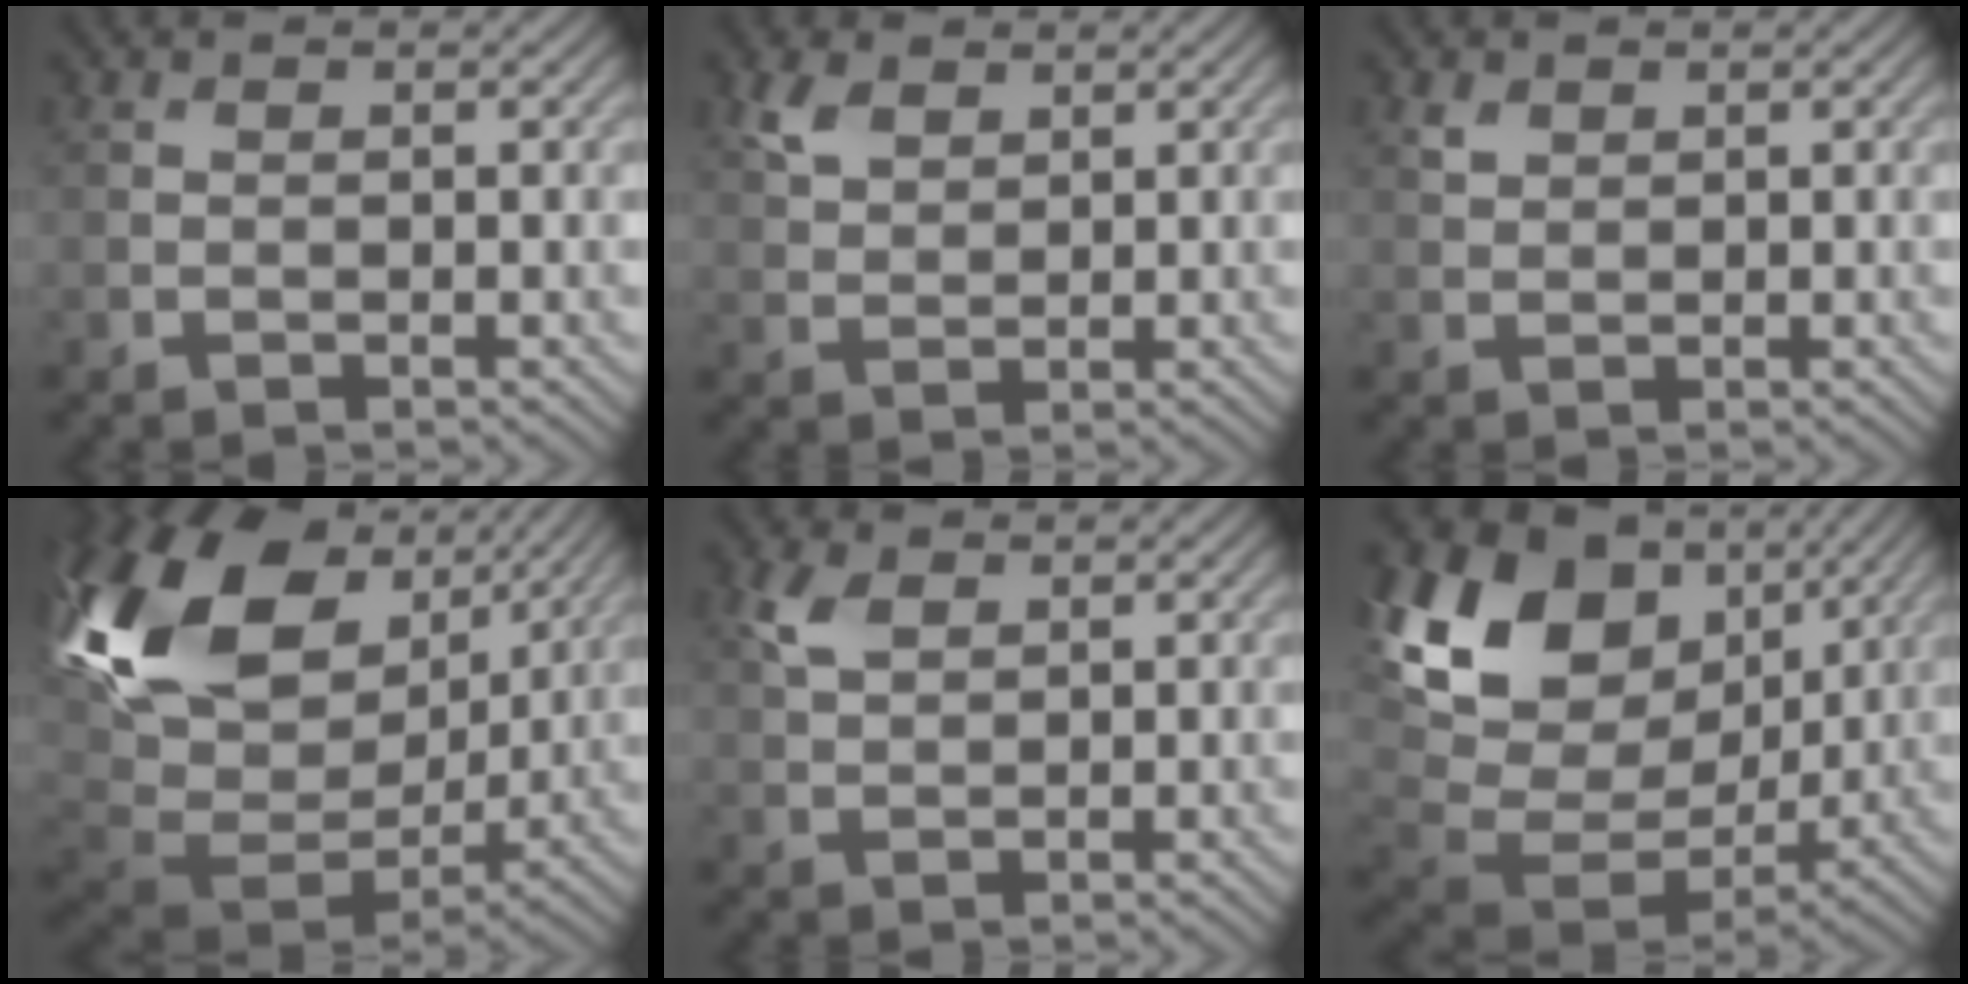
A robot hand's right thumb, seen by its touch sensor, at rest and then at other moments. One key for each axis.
{"total": 3.4, "fx": 2.2, "fy": 2.0, "fz": 1.7, "tx": -0.044, "ty": 0.001, "tz": 0.048}
{"total": 1.3, "fx": 0.9, "fy": 0.7, "fz": 0.4, "tx": -0.012, "ty": -0.001, "tz": 0.021}
{"total": 20.2, "fx": 6.9, "fy": 13.0, "fz": 13.8, "tx": -0.321, "ty": 0.007, "tz": 0.136}
{"total": 3.3, "fx": 1.8, "fy": 1.9, "fz": 2.1, "tx": -0.054, "ty": 0.004, "tz": 0.036}
{"total": 16.9, "fx": 6.2, "fy": 11.8, "fz": 10.4, "tx": -0.246, "ty": 0.012, "tz": 0.131}